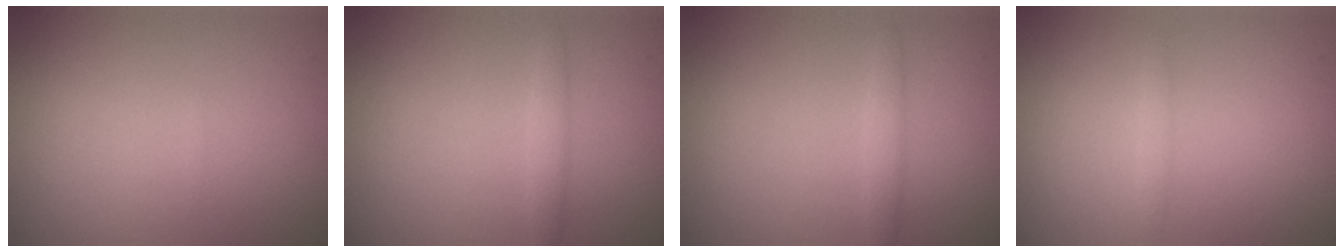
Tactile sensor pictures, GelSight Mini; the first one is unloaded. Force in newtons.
{"total": 1.3, "press": 1.3, "slide": 0.1}
{"total": 1.3, "press": 1.3, "slide": 0.1}
{"total": 0.7, "press": 0.7, "slide": 0.1}